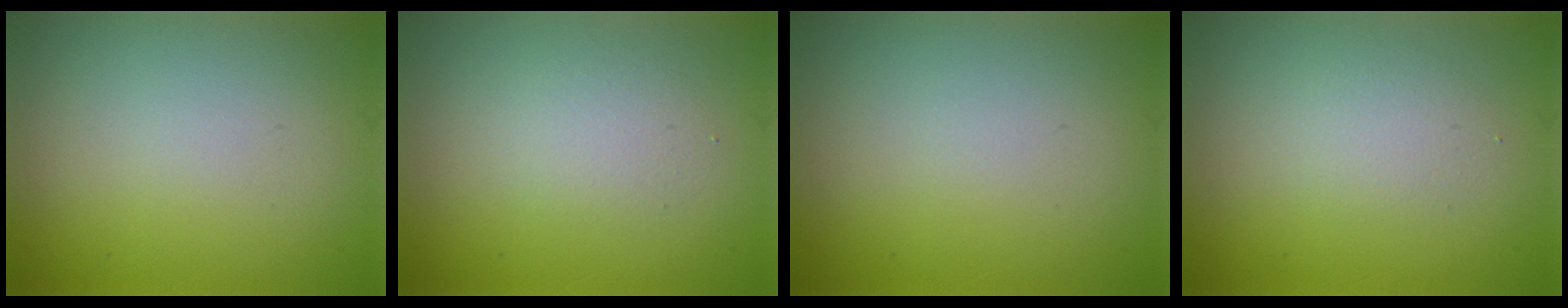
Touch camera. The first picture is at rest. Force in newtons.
{"total": 1.8, "press": 1.8, "slide": 0.1}
{"total": 0.0}
{"total": 1.7, "press": 1.7, "slide": 0.1}